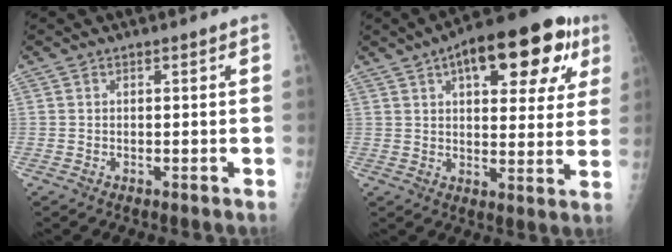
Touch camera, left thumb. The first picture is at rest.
{"total": 20.5, "force": [9.4, 8.9, 15.9], "torque": [-0.187, 0.005, 0.126]}